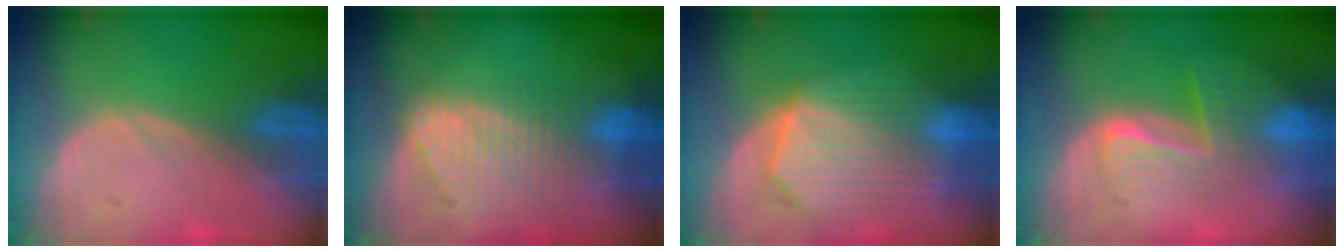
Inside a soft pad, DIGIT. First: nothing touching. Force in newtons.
{"total": 9.4, "press": 8.2, "slide": 4.7}
{"total": 10.3, "press": 8.9, "slide": 5.3}
{"total": 6.5, "press": 6.4, "slide": 1.3}